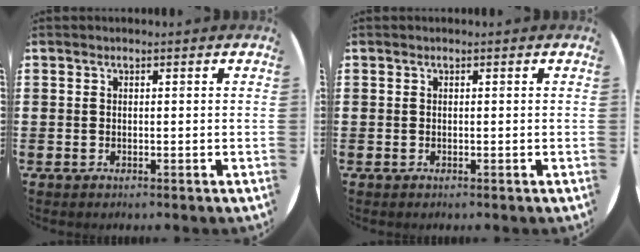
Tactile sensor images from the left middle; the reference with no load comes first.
{"total": 0.0}